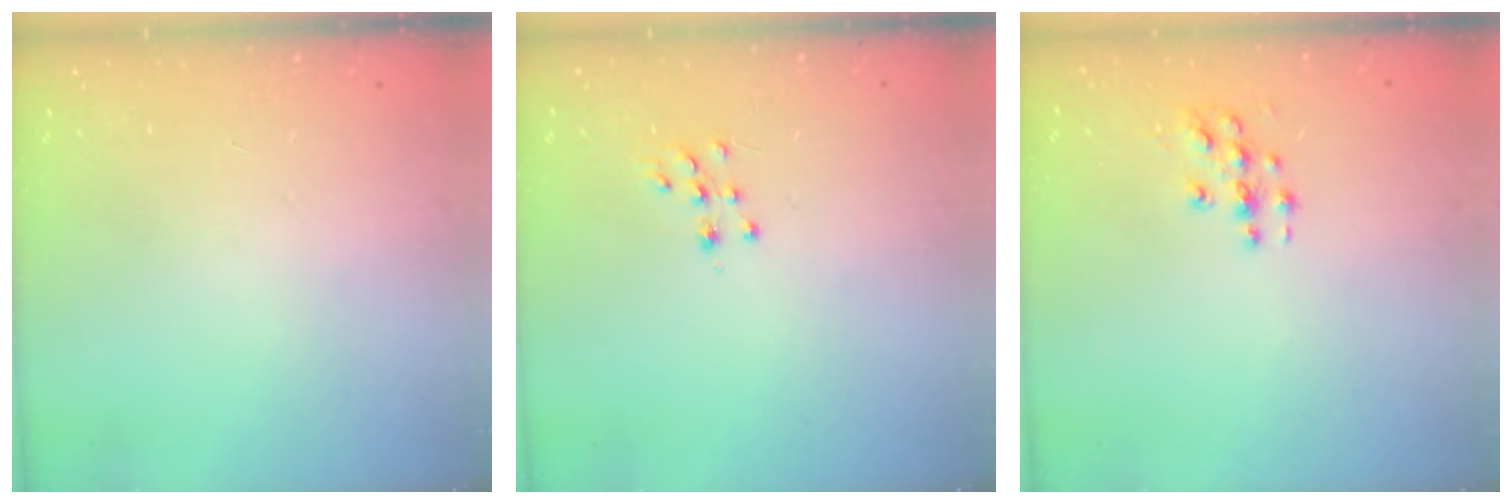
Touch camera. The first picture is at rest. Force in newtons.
{"total": 7.0, "press": 7.0, "slide": 0.3}
{"total": 4.2, "press": 4.2, "slide": 0.1}